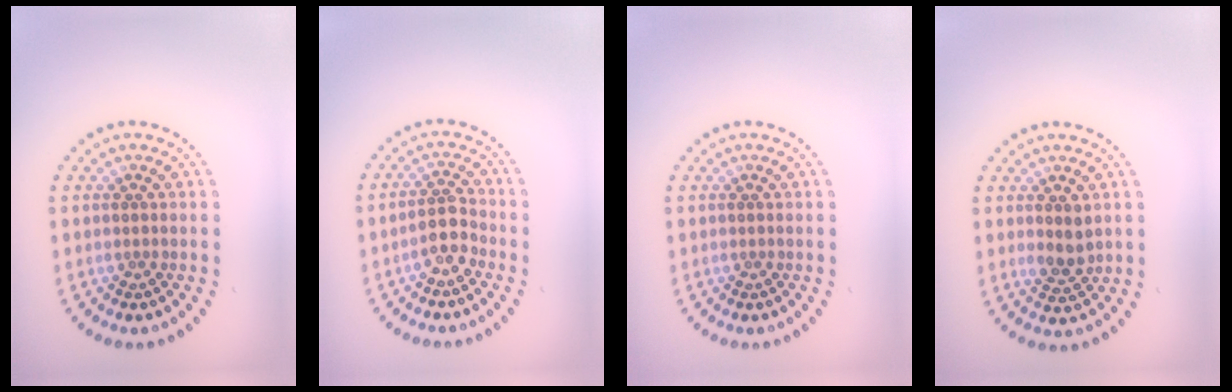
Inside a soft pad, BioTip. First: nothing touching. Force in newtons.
{"total": 2.5, "press": 2.2, "slide": 1.1}
{"total": 0.0}
{"total": 2.0, "press": 1.9, "slide": 0.7}